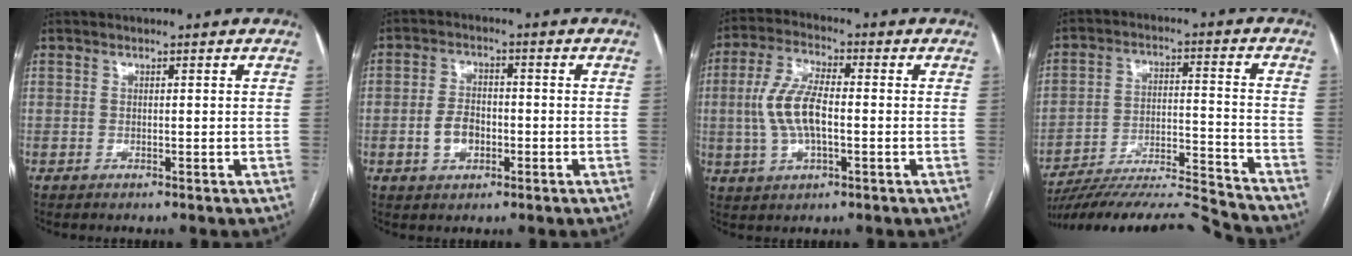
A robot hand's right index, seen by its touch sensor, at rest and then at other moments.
{"total": 4.9, "force": [-1.4, 3.2, 3.5], "torque": [-0.071, 0.008, -0.022]}
{"total": 9.1, "force": [-0.6, 3.3, 8.4], "torque": [-0.186, 0.011, -0.011]}
{"total": 16.9, "force": [-16.3, -0.7, 4.4], "torque": [-0.082, 0.012, -0.265]}